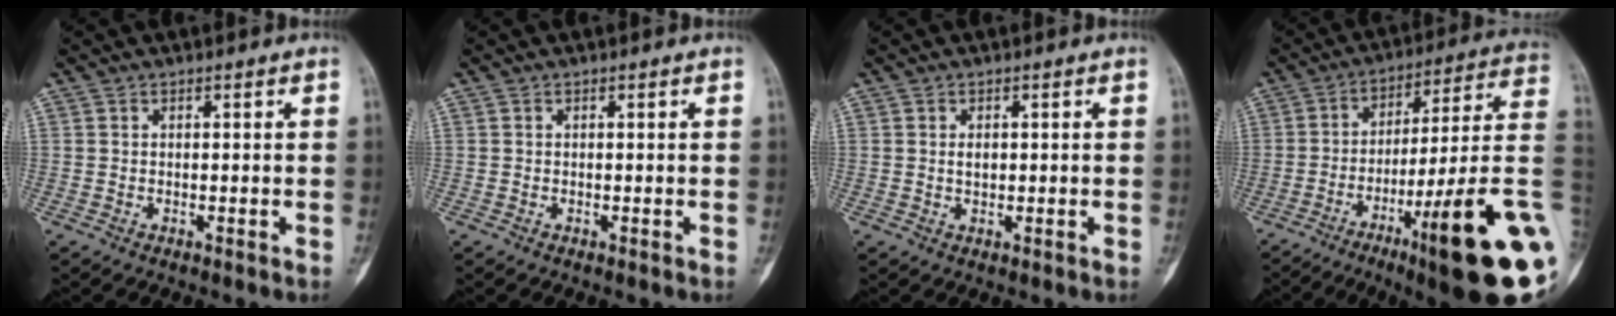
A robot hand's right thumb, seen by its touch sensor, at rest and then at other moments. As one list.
[{"total": 0.0}, {"total": 1.5, "force": [0.2, 0.9, 1.1], "torque": [-0.012, -0.001, 0.006]}, {"total": 24.7, "force": [-8.2, 2.3, 23.2], "torque": [-0.284, 0.032, -0.121]}]